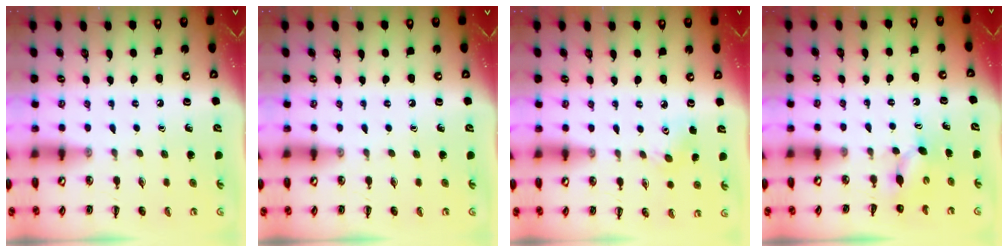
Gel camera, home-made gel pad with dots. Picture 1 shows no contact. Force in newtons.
{"total": 0.0}
{"total": 5.8, "press": 5.6, "slide": 1.5}
{"total": 3.6, "press": 3.5, "slide": 0.5}